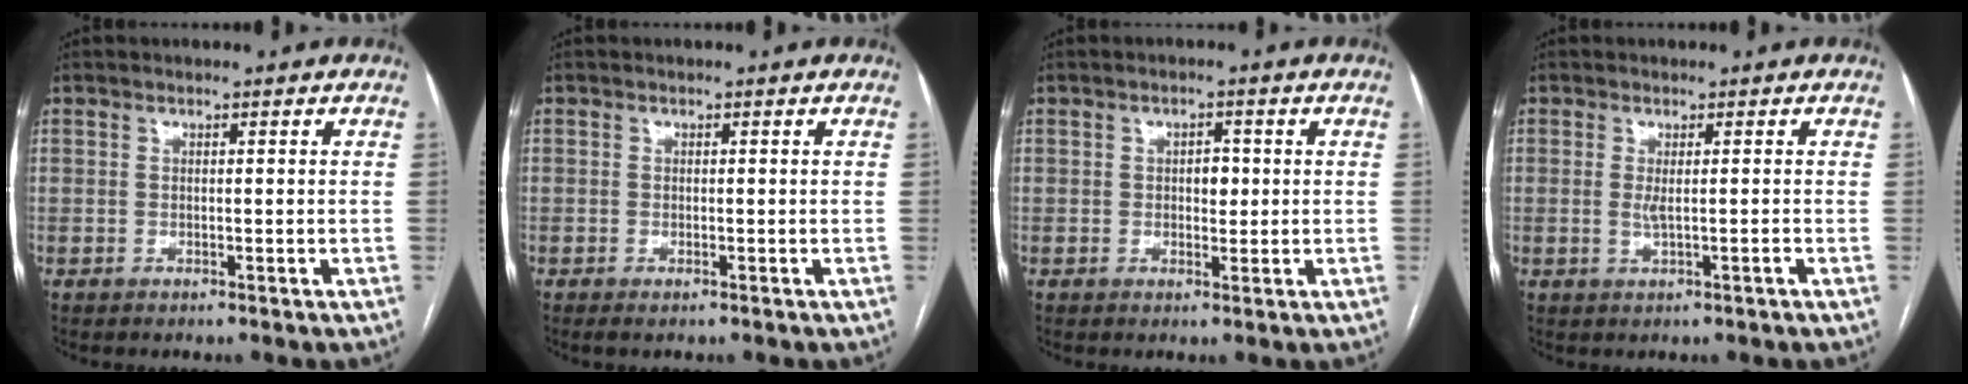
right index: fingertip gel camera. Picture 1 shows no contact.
{"total": 0.8, "force": [-0.5, 0.1, 0.6], "torque": [-0.012, -0.003, -0.006]}
{"total": 2.5, "force": [0.2, 1.5, 2.0], "torque": [-0.027, 0.005, 0.003]}
{"total": 1.9, "force": [-0.2, 0.0, 1.9], "torque": [-0.038, -0.003, -0.002]}